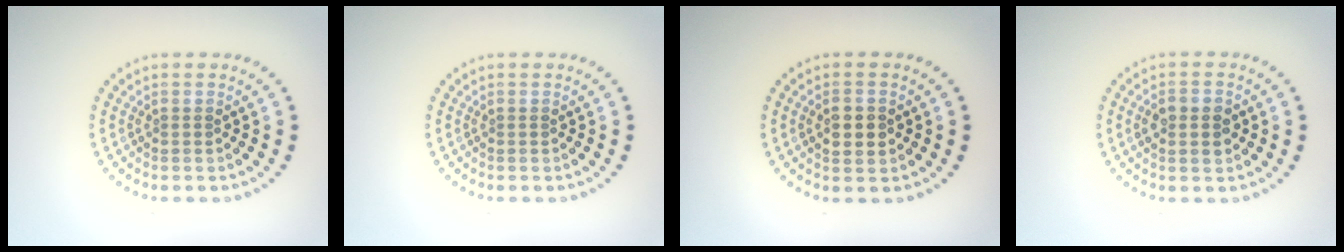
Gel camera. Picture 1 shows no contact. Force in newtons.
{"total": 0.0}
{"total": 2.8, "press": 2.8, "slide": 0.1}
{"total": 2.7, "press": 2.7, "slide": 0.1}